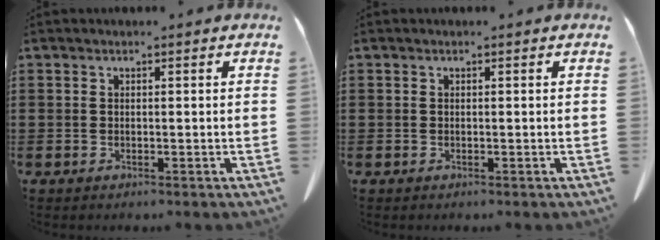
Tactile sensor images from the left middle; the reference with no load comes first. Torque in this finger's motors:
{"motor_torque": [-1.31, -0.83, 0.05, -0.01]}